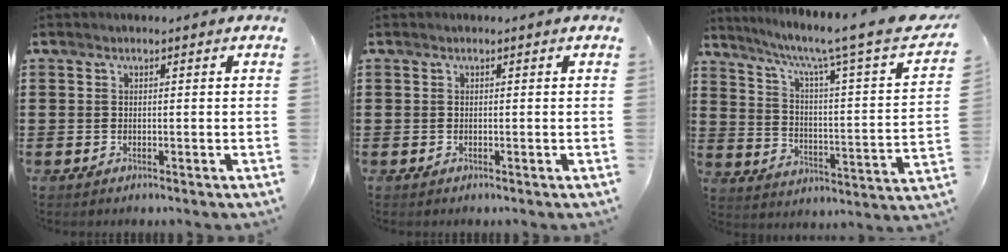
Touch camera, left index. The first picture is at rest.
{"total": 0.0}
{"total": 7.7, "force": [5.7, -0.2, 5.2], "torque": [-0.121, -0.048, 0.085]}